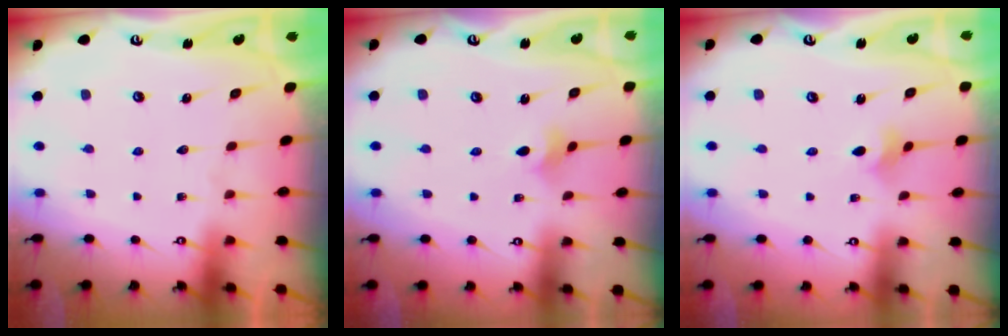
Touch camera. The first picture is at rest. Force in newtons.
{"total": 2.1, "press": 2.1, "slide": 0.5}
{"total": 2.1, "press": 2.1, "slide": 0.5}